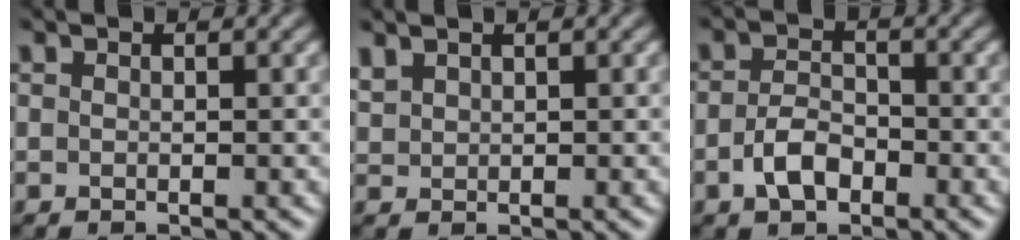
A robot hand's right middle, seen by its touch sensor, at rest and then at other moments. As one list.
[{"total": 1.3, "force": [1.1, 0.6, 0.3], "torque": [-0.014, 0.003, 0.028]}, {"total": 2.9, "force": [-1.5, 1.8, 1.8], "torque": [-0.037, 0.000, -0.030]}]